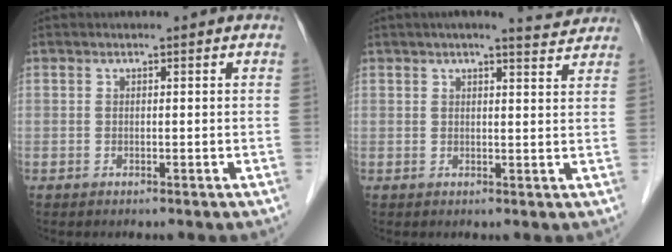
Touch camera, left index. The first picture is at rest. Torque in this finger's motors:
{"motor_torque": [0.76, -0.78, 0.19, 0.02]}